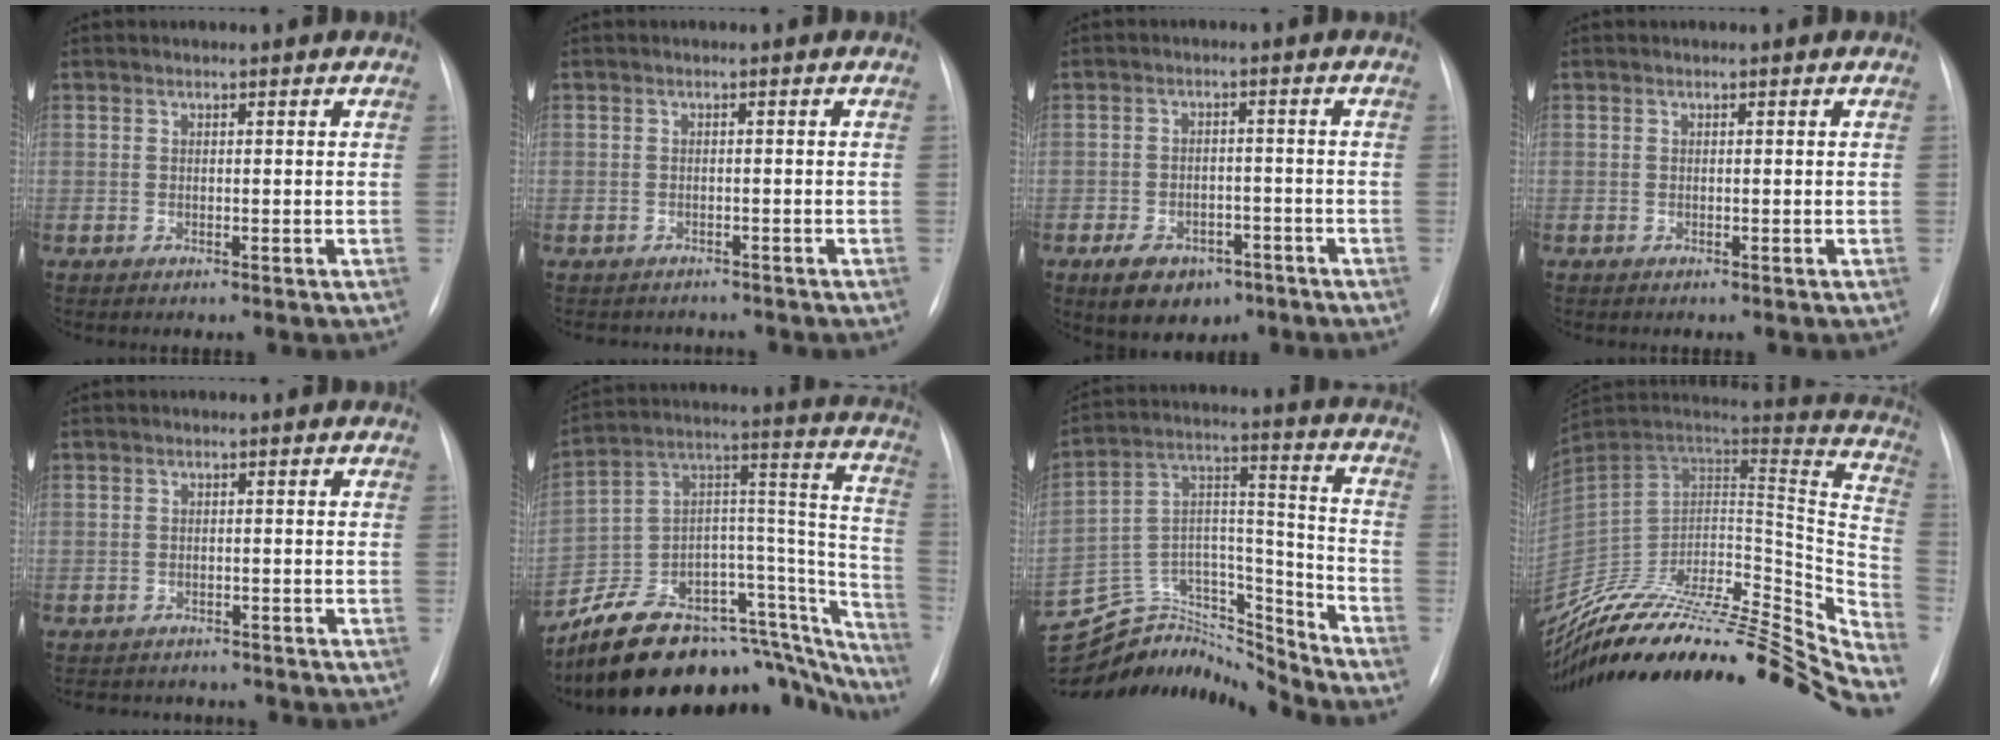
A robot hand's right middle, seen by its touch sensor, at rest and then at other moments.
{"total": 3.3, "force": [-2.9, 1.6, -0.1], "torque": [-0.004, 0.003, -0.040]}
{"total": 7.8, "force": [-4.8, 4.8, 3.8], "torque": [-0.063, 0.005, -0.065]}
{"total": 0.0}
{"total": 5.0, "force": [-4.4, 2.2, 0.2], "torque": [0.000, 0.005, -0.058]}
{"total": 32.1, "force": [-26.9, 11.9, 12.8], "torque": [-0.125, 0.047, -0.379]}
{"total": 18.7, "force": [-18.3, 3.0, 2.0], "torque": [-0.046, 0.065, -0.310]}
{"total": 39.4, "force": [-34.7, 5.9, 17.7], "torque": [-0.206, -0.037, -0.494]}